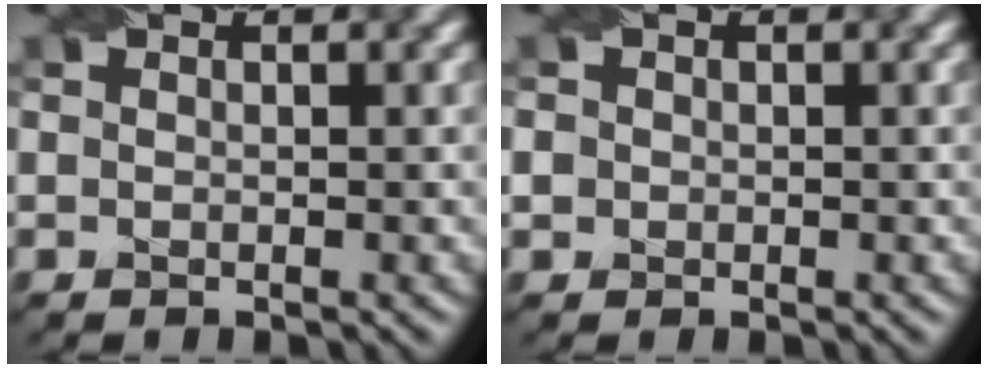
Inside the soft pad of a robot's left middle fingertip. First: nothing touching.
{"total": 1.5, "force": [0.2, 1.4, 0.3], "torque": [0.001, 0.008, 0.001]}